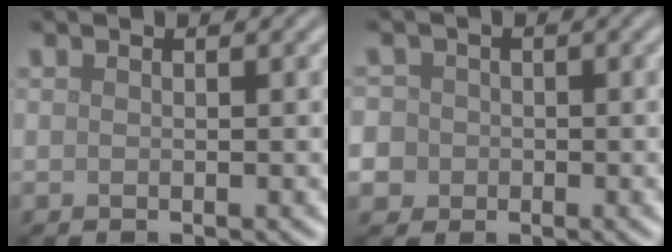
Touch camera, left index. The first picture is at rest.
{"total": 7.4, "force": [-1.4, 6.9, 2.2], "torque": [-0.052, 0.012, -0.064]}